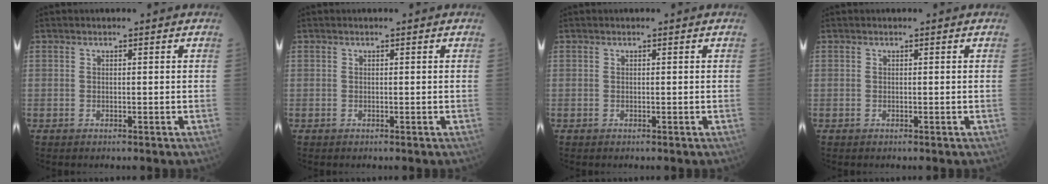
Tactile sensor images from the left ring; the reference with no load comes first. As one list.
[{"total": 0.0}, {"total": 0.0}, {"total": 0.0}]